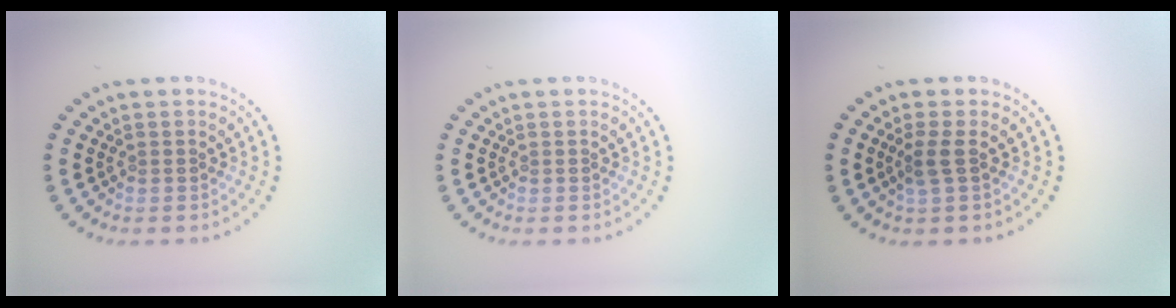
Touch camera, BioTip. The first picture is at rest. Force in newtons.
{"total": 0.0}
{"total": 1.5, "press": 1.3, "slide": 0.8}